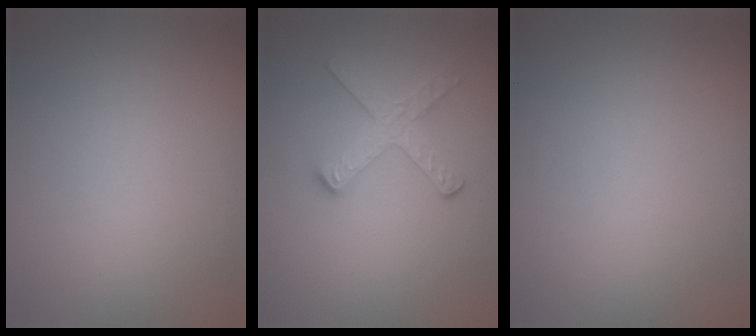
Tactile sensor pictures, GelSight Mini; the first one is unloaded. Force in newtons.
{"total": 2.8, "press": 2.6, "slide": 1.0}
{"total": 0.0}